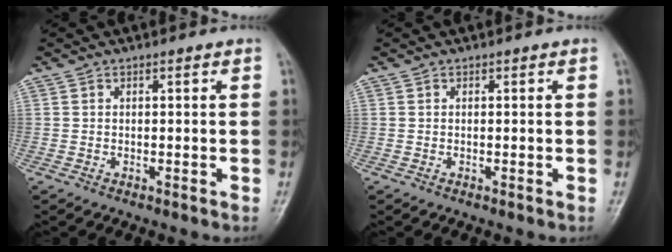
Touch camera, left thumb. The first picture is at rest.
{"total": 0.0}